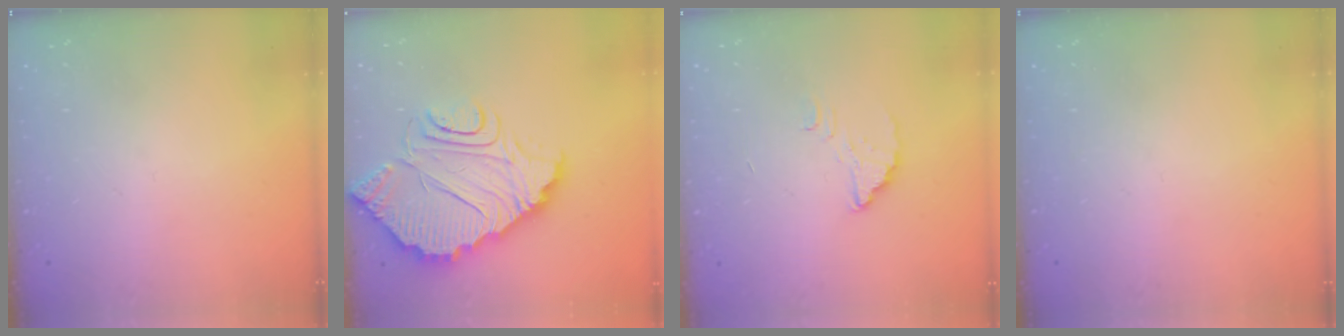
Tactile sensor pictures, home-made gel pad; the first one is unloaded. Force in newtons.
{"total": 14.8, "press": 14.7, "slide": 1.1}
{"total": 2.4, "press": 2.4, "slide": 0.2}
{"total": 0.0}